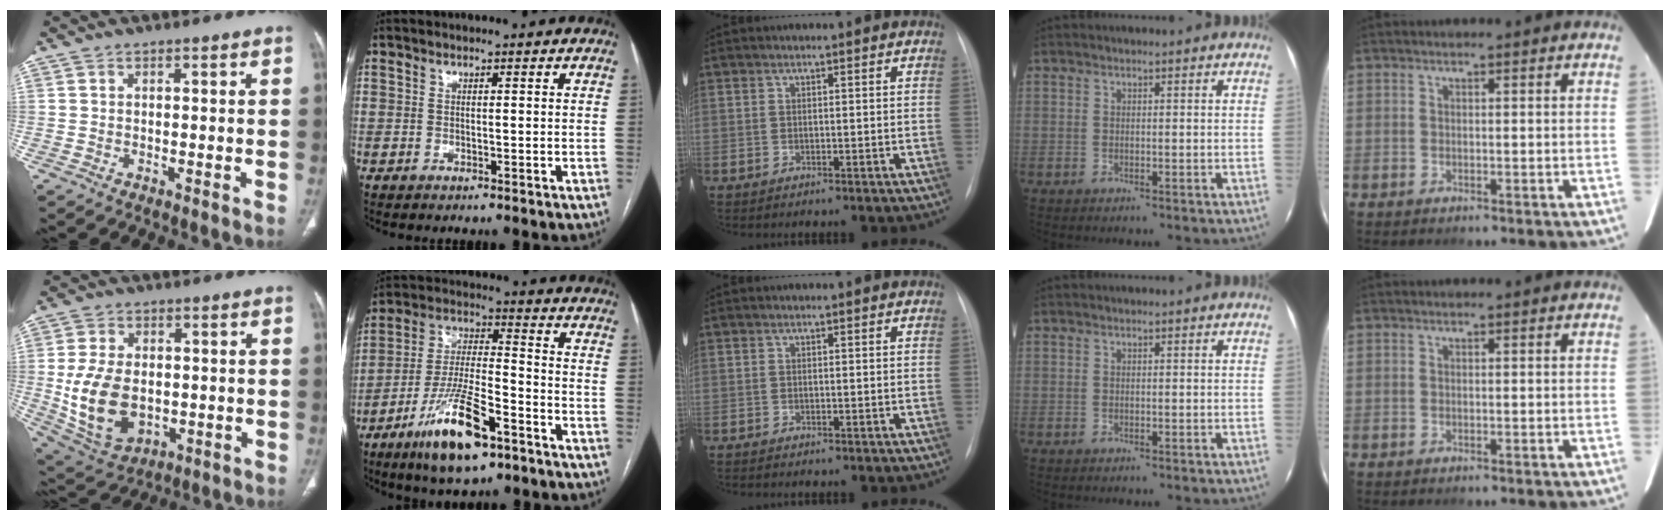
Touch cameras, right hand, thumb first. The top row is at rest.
{"thumb": {"total": 14.6, "force": [-1.2, 9.7, 10.8], "torque": [-0.193, -0.004, 0.001]}, "index": {"total": 14.5, "force": [-8.6, 3.2, 11.3], "torque": [-0.222, -0.017, -0.151]}, "middle": {"total": 0.5, "force": [-0.5, 0.1, 0.2], "torque": [-0.011, -0.003, -0.009]}}